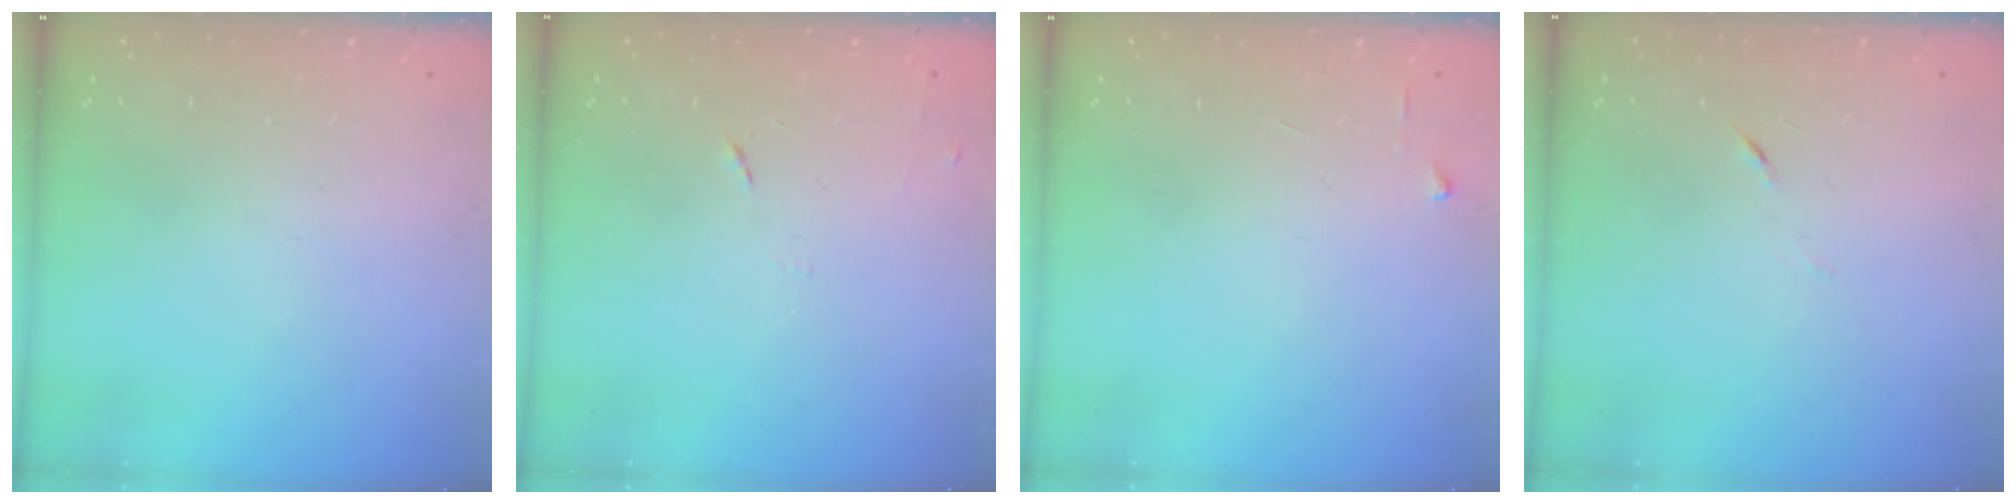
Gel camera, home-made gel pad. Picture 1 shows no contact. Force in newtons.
{"total": 4.3, "press": 4.3, "slide": 0.6}
{"total": 3.7, "press": 3.6, "slide": 0.4}
{"total": 3.7, "press": 3.6, "slide": 0.9}